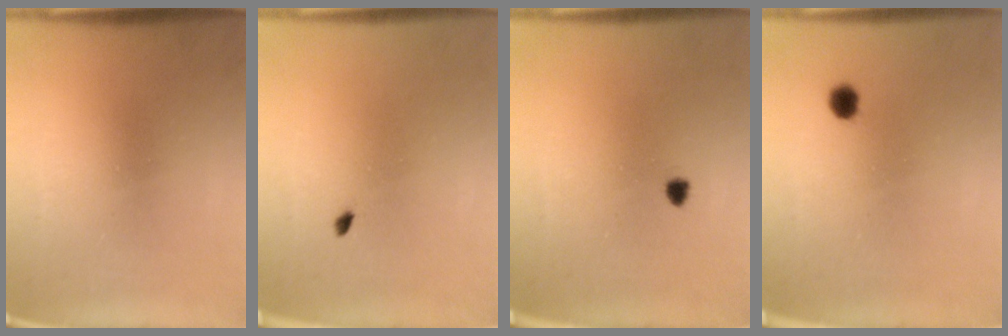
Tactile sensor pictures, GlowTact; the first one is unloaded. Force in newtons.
{"total": 0.6}
{"total": 1.2}
{"total": 3.1}